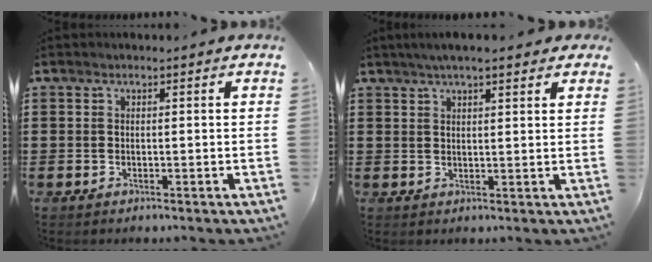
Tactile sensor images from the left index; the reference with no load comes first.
{"total": 4.0, "force": [3.1, 0.6, 2.5], "torque": [-0.054, 0.005, 0.055]}